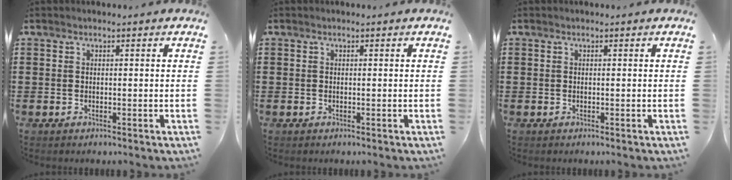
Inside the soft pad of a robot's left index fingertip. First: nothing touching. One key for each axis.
{"total": 0.0}
{"total": 0.0}